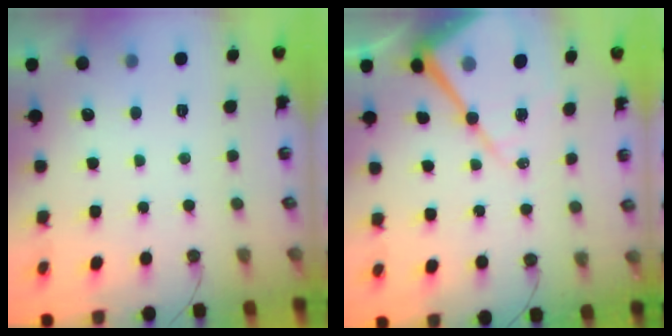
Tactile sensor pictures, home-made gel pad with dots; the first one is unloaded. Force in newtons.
{"total": 16.4, "press": 16.3, "slide": 1.6}